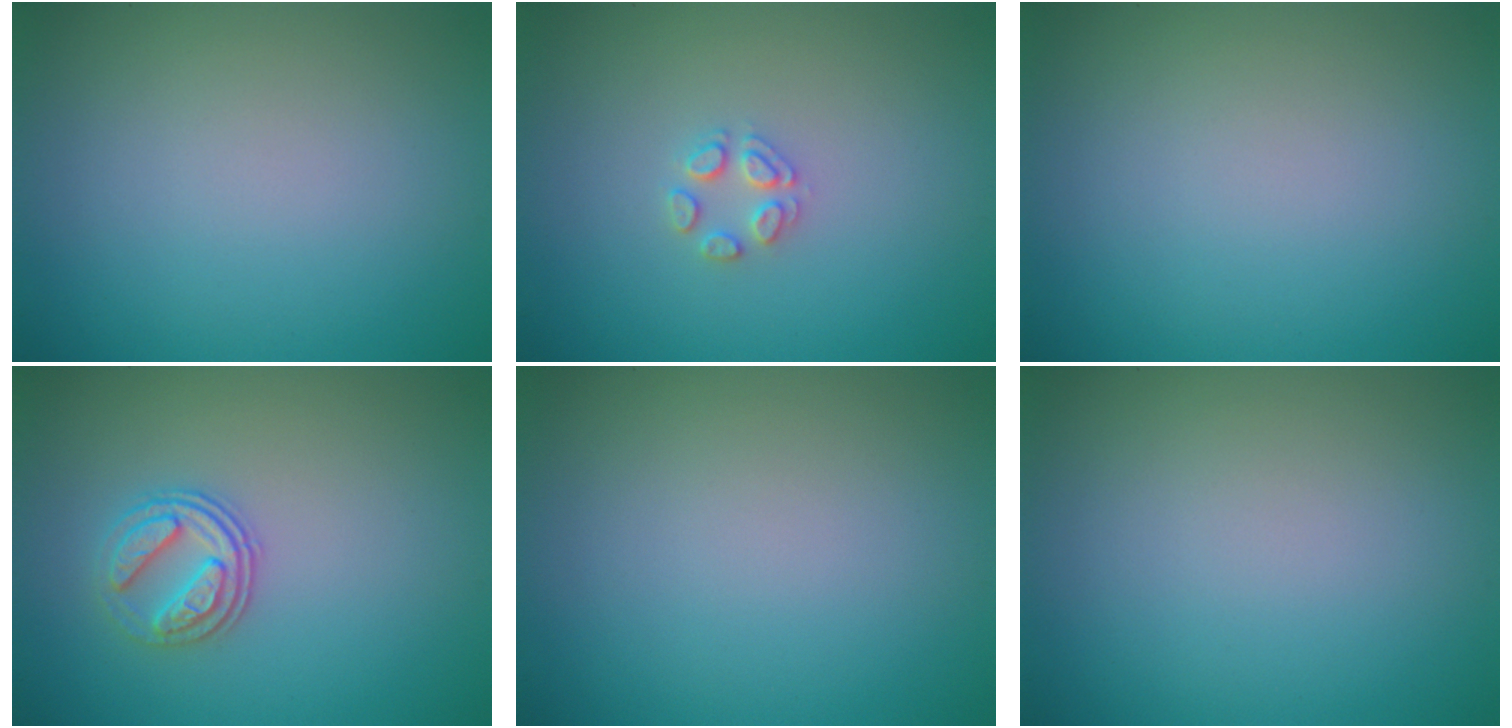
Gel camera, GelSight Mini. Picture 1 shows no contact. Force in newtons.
{"total": 1.7, "press": 1.6, "slide": 0.2}
{"total": 0.0}
{"total": 2.8, "press": 2.6, "slide": 1.2}
{"total": 0.0}
{"total": 0.0}